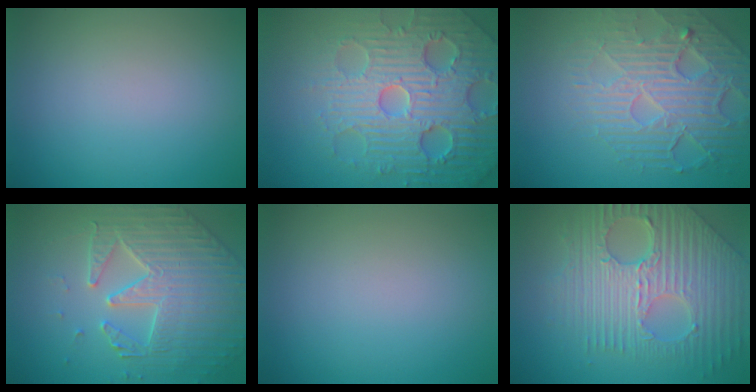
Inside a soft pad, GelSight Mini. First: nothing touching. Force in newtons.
{"total": 7.9, "press": 7.7, "slide": 1.6}
{"total": 7.3, "press": 5.3, "slide": 5.1}
{"total": 4.8, "press": 4.8, "slide": 0.5}
{"total": 0.0}
{"total": 9.6, "press": 6.5, "slide": 7.1}